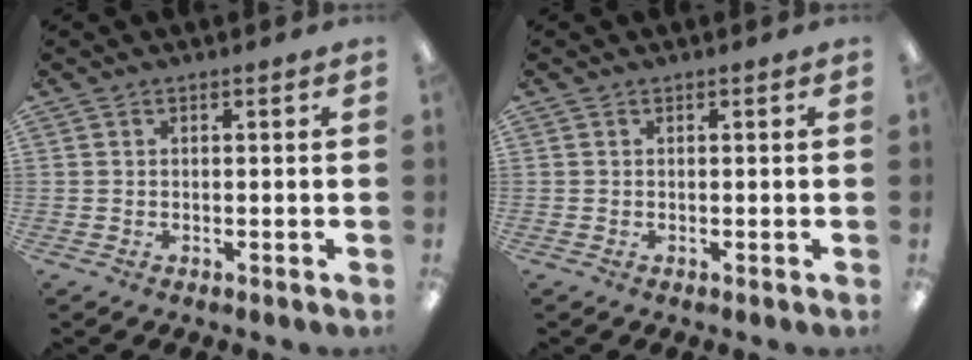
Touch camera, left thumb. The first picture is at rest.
{"total": 0.0}